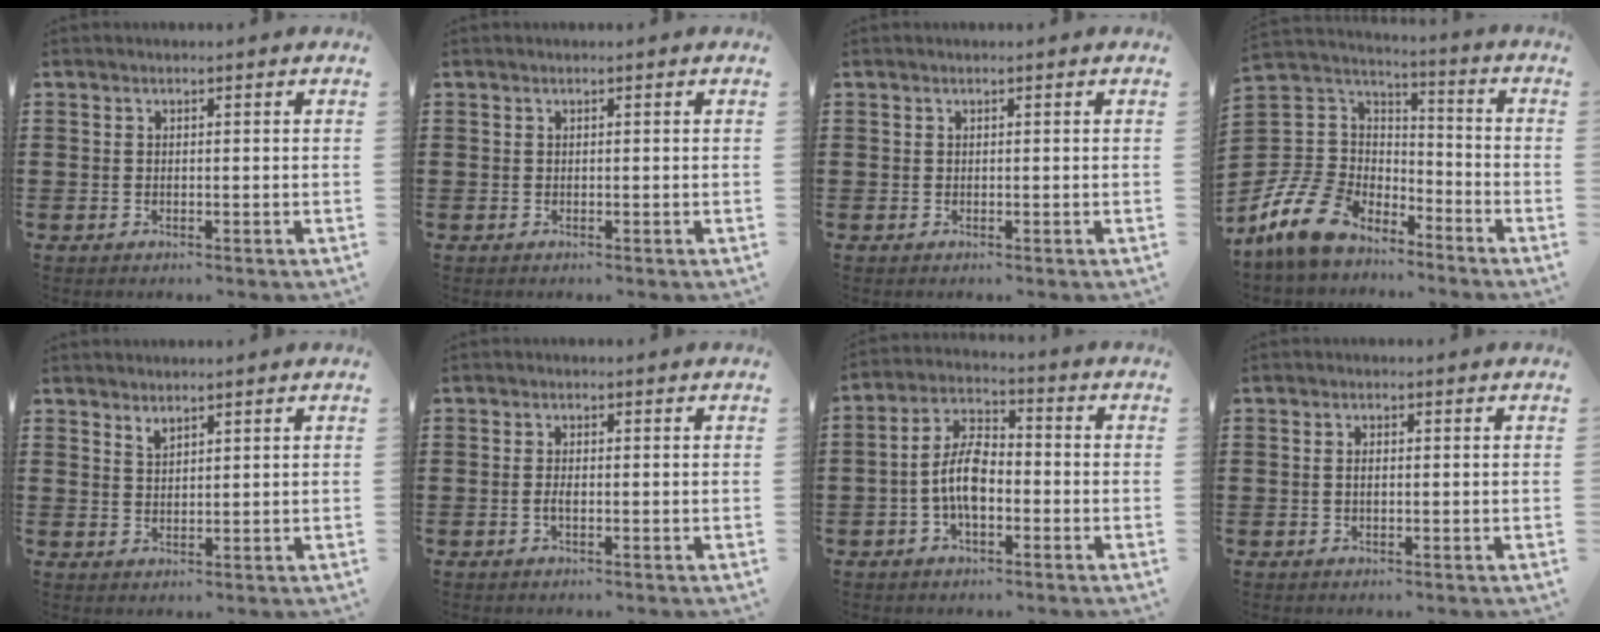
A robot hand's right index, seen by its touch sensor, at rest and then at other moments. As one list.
[{"total": 0.0}, {"total": 0.0}, {"total": 11.8, "force": [-8.5, 7.1, 4.2], "torque": [-0.131, 0.031, -0.167]}, {"total": 1.8, "force": [1.7, 0.5, 0.4], "torque": [-0.010, 0.001, 0.031]}, {"total": 1.3, "force": [-0.4, 0.3, 1.1], "torque": [-0.022, 0.000, -0.008]}, {"total": 7.5, "force": [-2.0, 3.6, 6.2], "torque": [-0.150, -0.005, -0.045]}, {"total": 1.2, "force": [-0.1, 0.4, 1.1], "torque": [-0.023, 0.000, -0.003]}]